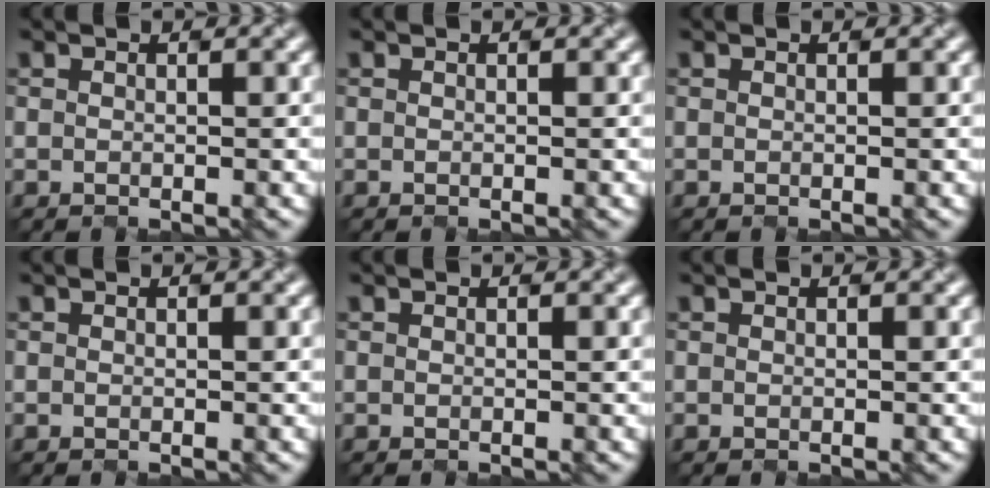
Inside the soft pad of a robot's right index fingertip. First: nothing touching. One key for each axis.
{"total": 0.0}
{"total": 0.0}
{"total": 0.0}
{"total": 0.0}
{"total": 0.0}